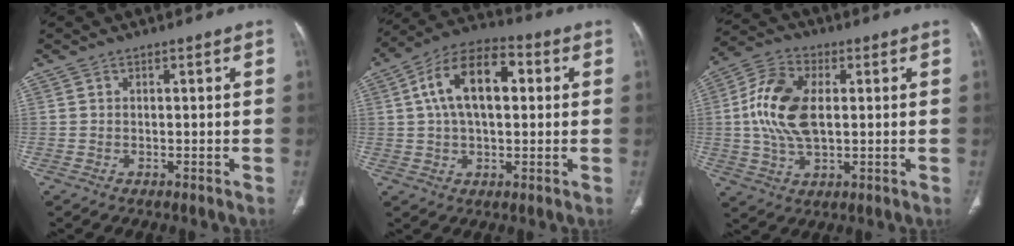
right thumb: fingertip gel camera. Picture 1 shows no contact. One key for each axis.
{"total": 14.4, "fx": 2.9, "fy": 7.9, "fz": 11.7, "tx": -0.198, "ty": 0.026, "tz": 0.042}
{"total": 13.0, "fx": 1.1, "fy": 7.4, "fz": 10.6, "tx": -0.215, "ty": 0.011, "tz": 0.018}